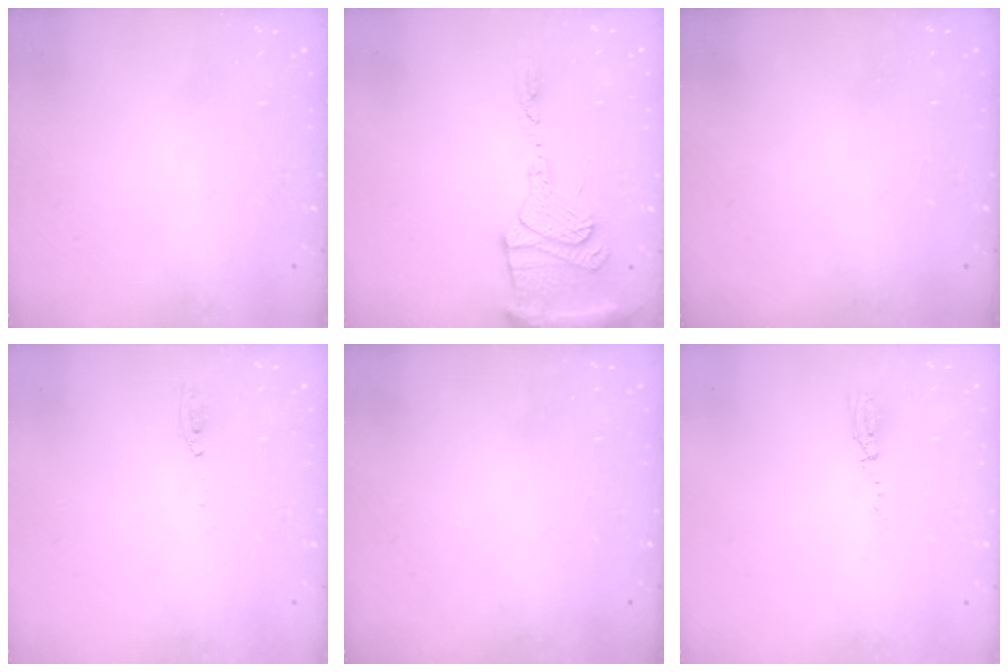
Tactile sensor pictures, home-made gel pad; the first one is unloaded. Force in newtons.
{"total": 14.7, "press": 14.6, "slide": 1.8}
{"total": 0.9, "press": 0.0, "slide": 0.9}
{"total": 4.3, "press": 4.1, "slide": 1.3}
{"total": 0.0}
{"total": 3.1, "press": 2.5, "slide": 1.9}